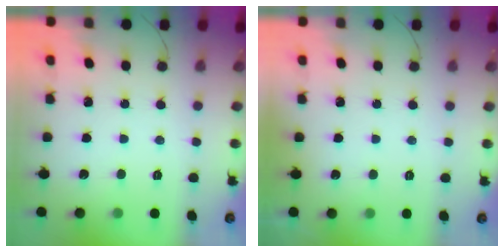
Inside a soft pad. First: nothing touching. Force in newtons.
{"total": 10.1, "press": 1.0, "slide": 10.0}